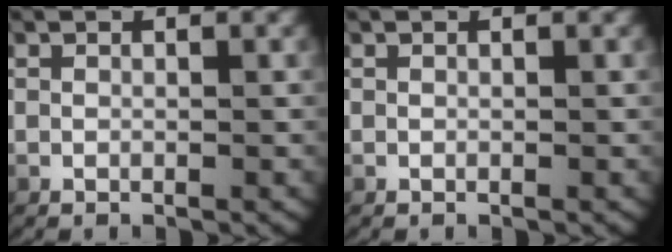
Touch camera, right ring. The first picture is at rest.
{"total": 0.0}